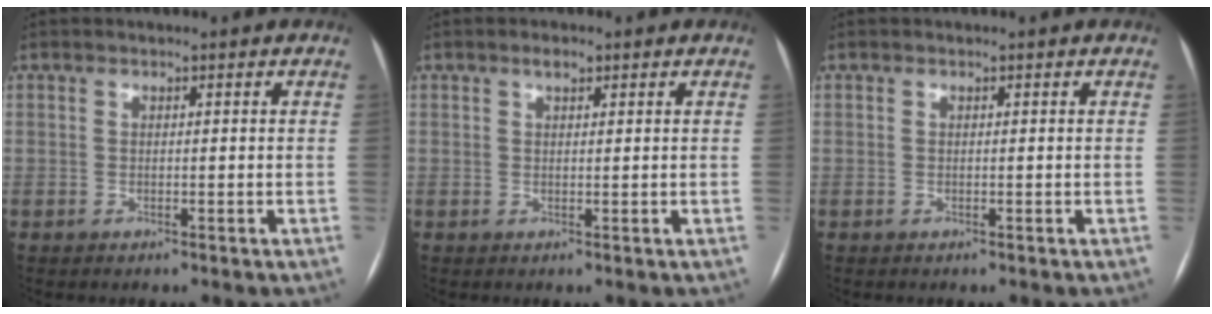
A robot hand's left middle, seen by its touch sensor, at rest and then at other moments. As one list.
[{"total": 1.5, "force": [1.0, 0.6, 1.0], "torque": [-0.018, 0.006, 0.016]}, {"total": 0.0}]